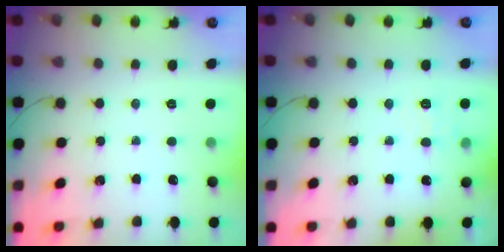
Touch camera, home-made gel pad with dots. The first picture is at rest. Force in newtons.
{"total": 3.6, "press": 3.3, "slide": 1.3}